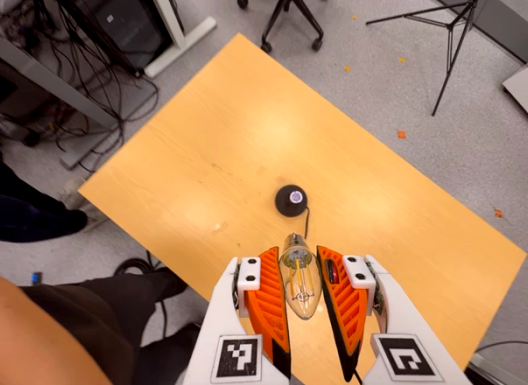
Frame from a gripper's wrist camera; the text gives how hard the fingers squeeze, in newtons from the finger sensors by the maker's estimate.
{"total": 11.1, "left": 10.7, "right": 11.5}